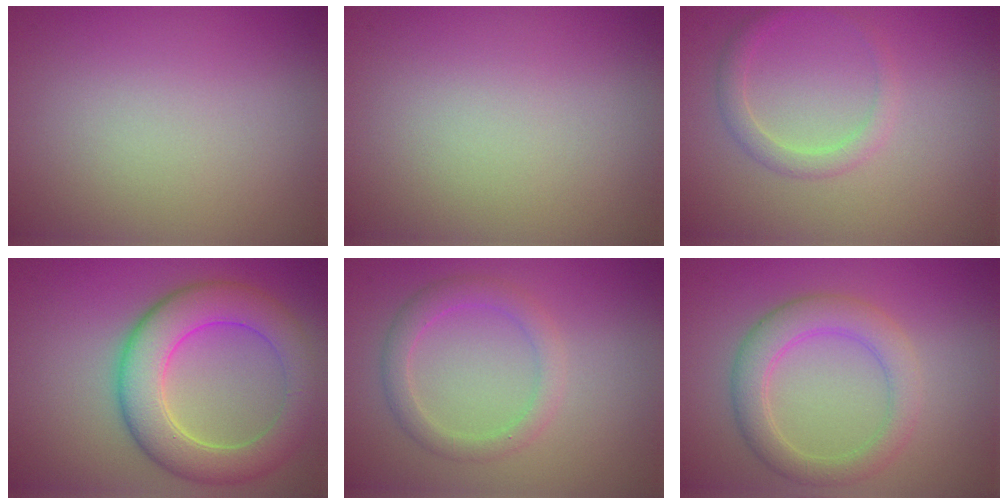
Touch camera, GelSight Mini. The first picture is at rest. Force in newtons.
{"total": 0.0}
{"total": 1.7, "press": 1.7, "slide": 0.1}
{"total": 7.3, "press": 7.3, "slide": 0.4}
{"total": 2.5, "press": 2.5, "slide": 0.0}
{"total": 4.0, "press": 4.0, "slide": 0.1}